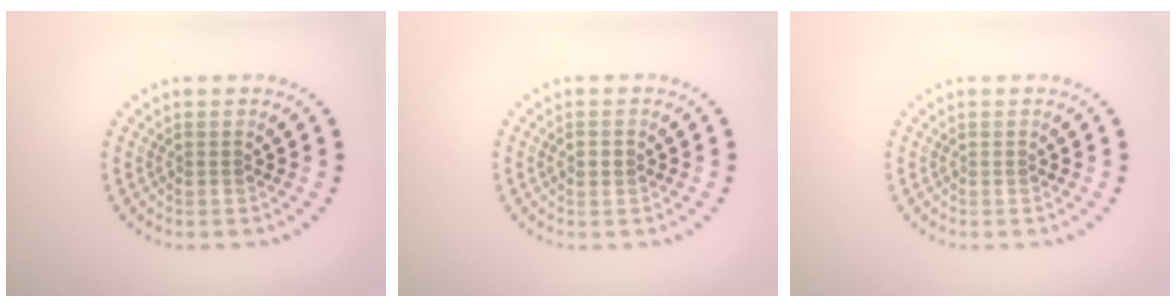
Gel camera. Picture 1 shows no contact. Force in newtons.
{"total": 1.1, "press": 1.1, "slide": 0.2}
{"total": 0.0}